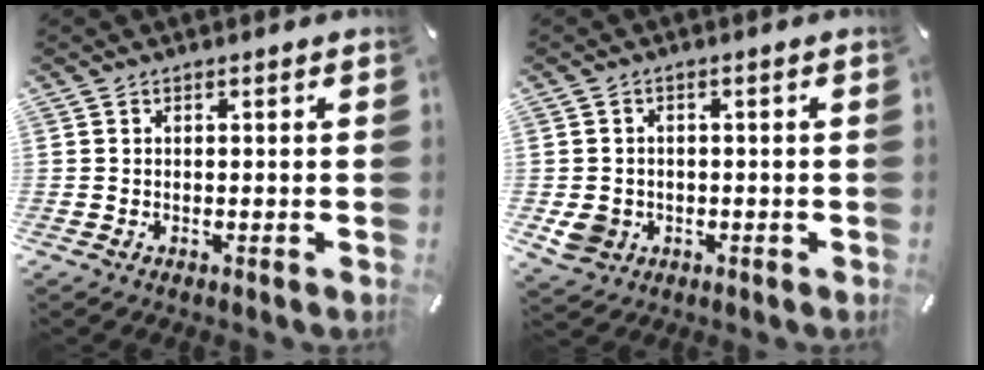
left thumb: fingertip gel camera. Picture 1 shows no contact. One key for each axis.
{"total": 5.1, "fx": -1.0, "fy": 4.6, "fz": 1.8, "tx": -0.037, "ty": 0.005, "tz": -0.018}